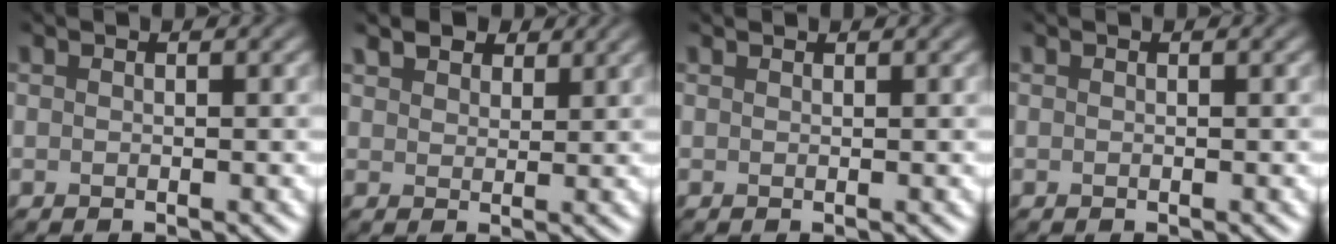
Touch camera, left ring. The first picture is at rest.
{"total": 3.5, "force": [2.7, 1.8, 1.3], "torque": [-0.033, 0.000, 0.050]}
{"total": 0.6, "force": [0.6, 0.0, 0.0], "torque": [-0.001, 0.001, 0.011]}
{"total": 0.0}